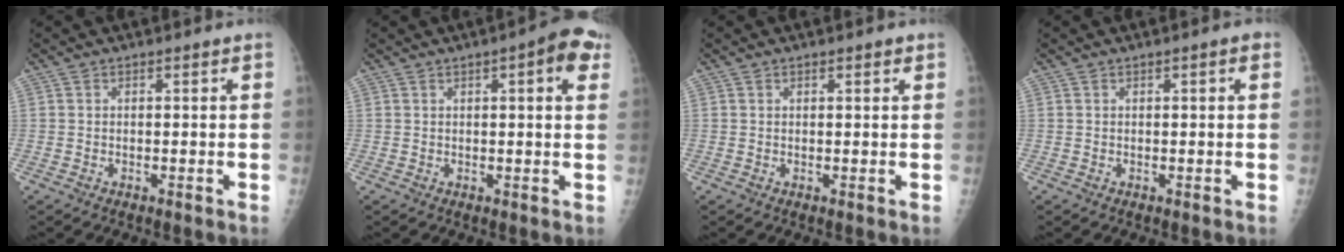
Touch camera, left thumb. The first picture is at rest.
{"total": 7.1, "force": [2.9, 1.7, 6.2], "torque": [-0.070, 0.003, 0.028]}
{"total": 0.8, "force": [0.6, 0.4, 0.4], "torque": [0.000, -0.001, 0.008]}
{"total": 1.3, "force": [0.4, 0.2, 1.2], "torque": [-0.021, 0.002, 0.004]}